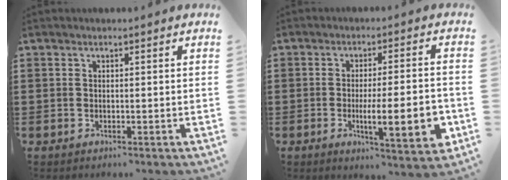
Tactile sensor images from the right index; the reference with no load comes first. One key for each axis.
{"total": 10.5, "fx": -2.5, "fy": 2.5, "fz": 9.9, "tx": -0.149, "ty": -0.012, "tz": -0.040}